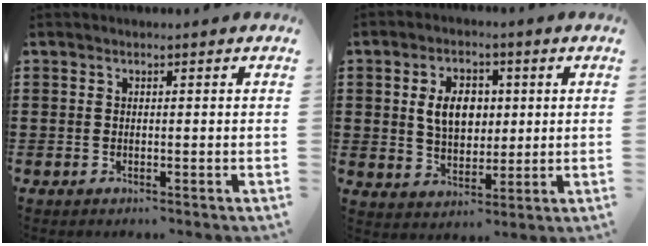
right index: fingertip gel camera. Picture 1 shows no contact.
{"total": 6.5, "force": [0.9, 4.5, 4.6], "torque": [-0.094, 0.007, 0.008]}